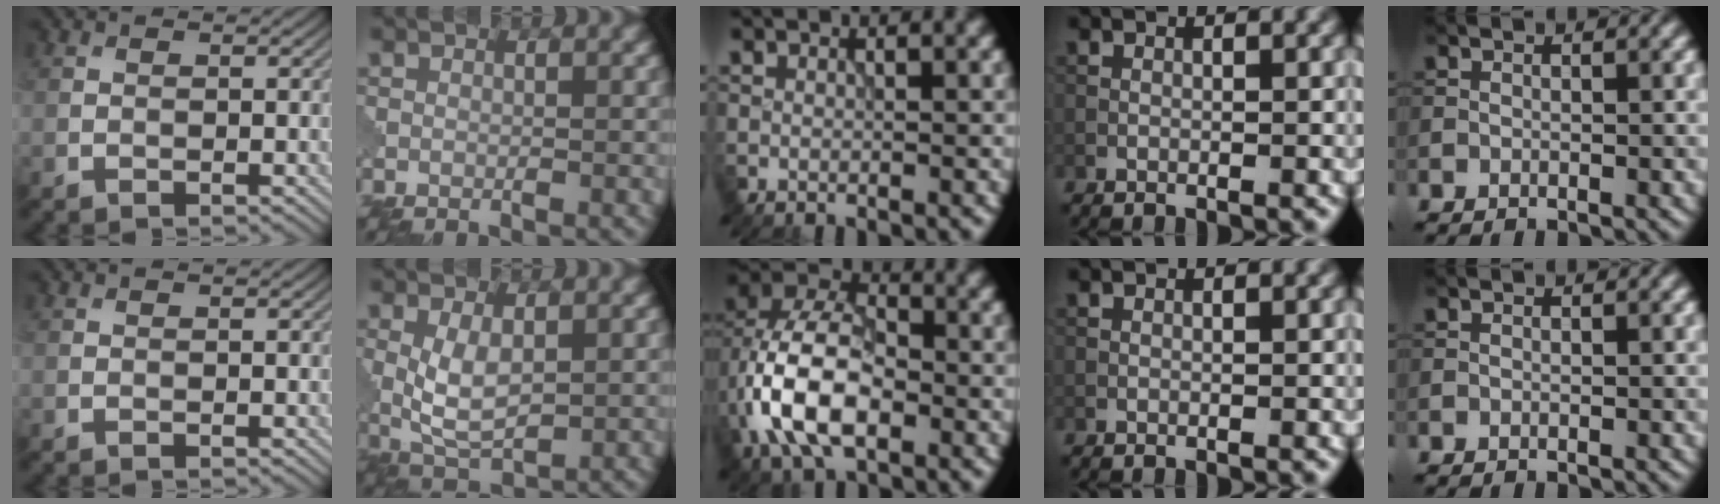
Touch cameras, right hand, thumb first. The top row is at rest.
{"index": {"total": 4.1, "force": [0.4, 2.0, 3.6], "torque": [-0.082, 0.000, 0.011]}, "middle": {"total": 9.8, "force": [-2.3, 5.8, 7.5], "torque": [-0.152, 0.012, -0.055]}}